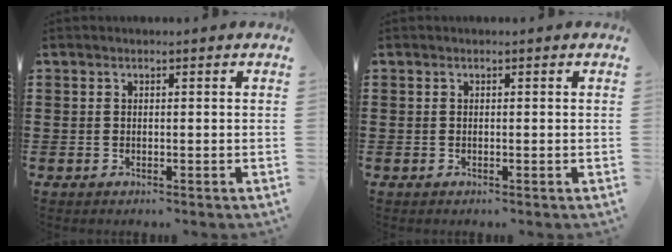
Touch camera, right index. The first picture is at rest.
{"total": 0.0}